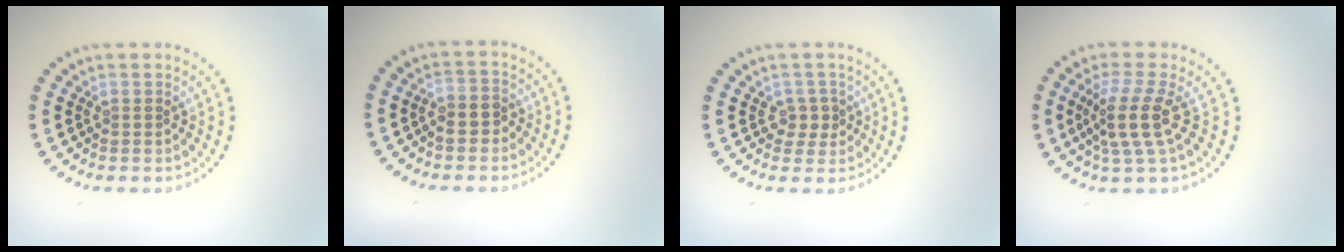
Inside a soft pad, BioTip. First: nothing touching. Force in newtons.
{"total": 1.5, "press": 1.3, "slide": 0.6}
{"total": 1.9, "press": 1.8, "slide": 0.7}
{"total": 3.6, "press": 2.7, "slide": 2.4}